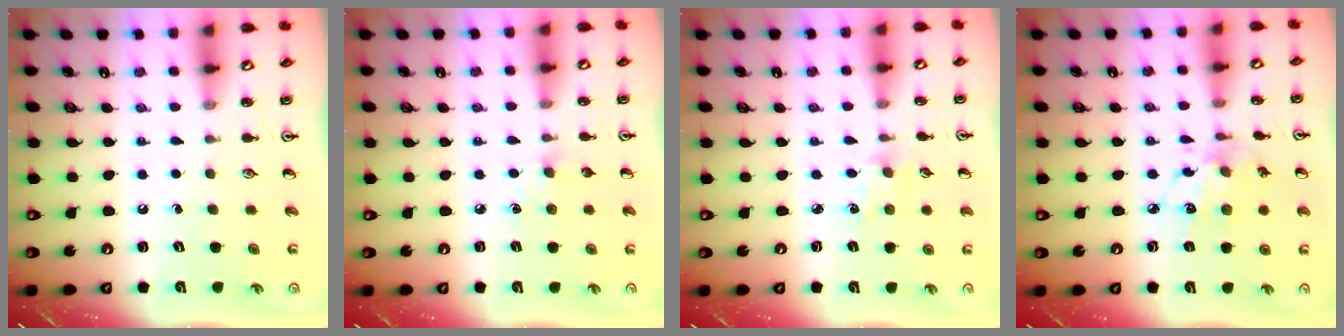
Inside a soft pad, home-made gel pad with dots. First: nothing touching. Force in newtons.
{"total": 4.4, "press": 4.4, "slide": 0.6}
{"total": 2.0, "press": 2.0, "slide": 0.4}
{"total": 9.3, "press": 9.3, "slide": 0.6}